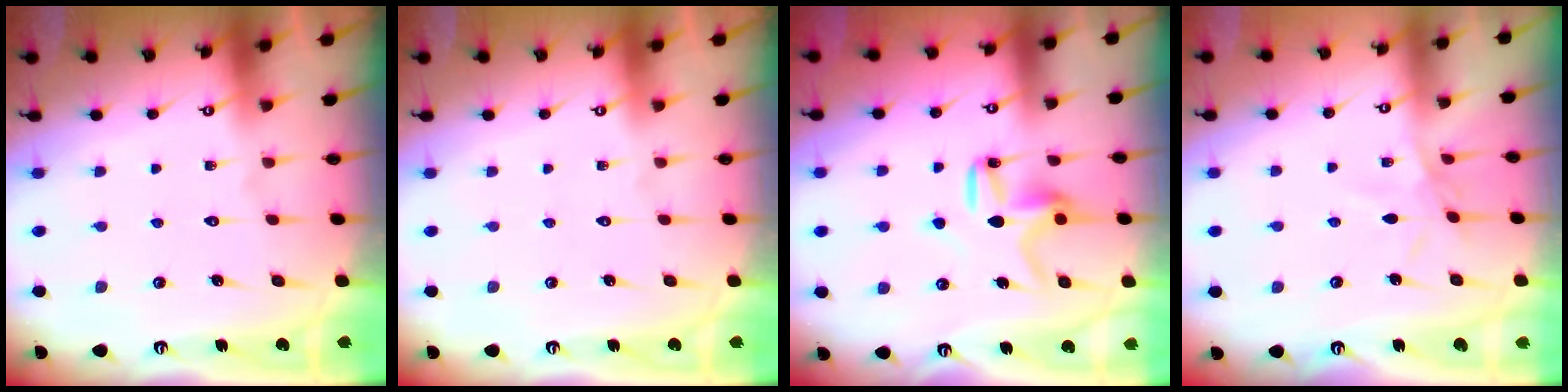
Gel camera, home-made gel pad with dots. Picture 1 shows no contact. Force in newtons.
{"total": 0.0}
{"total": 10.2, "press": 10.2, "slide": 0.4}
{"total": 3.5, "press": 3.5, "slide": 0.2}